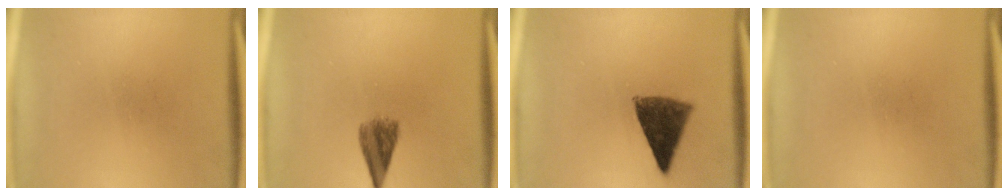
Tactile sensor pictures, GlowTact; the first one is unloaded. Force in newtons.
{"total": 4.3}
{"total": 8.8}
{"total": 0.0}